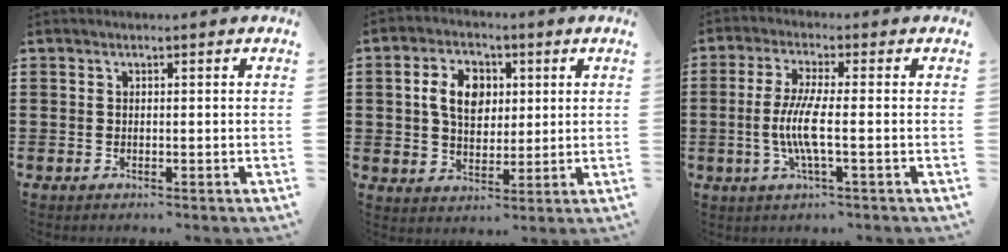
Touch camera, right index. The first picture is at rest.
{"total": 6.9, "force": [1.6, 4.9, 4.6], "torque": [-0.105, 0.013, 0.022]}
{"total": 6.7, "force": [-1.1, 0.9, 6.5], "torque": [-0.144, -0.014, -0.030]}